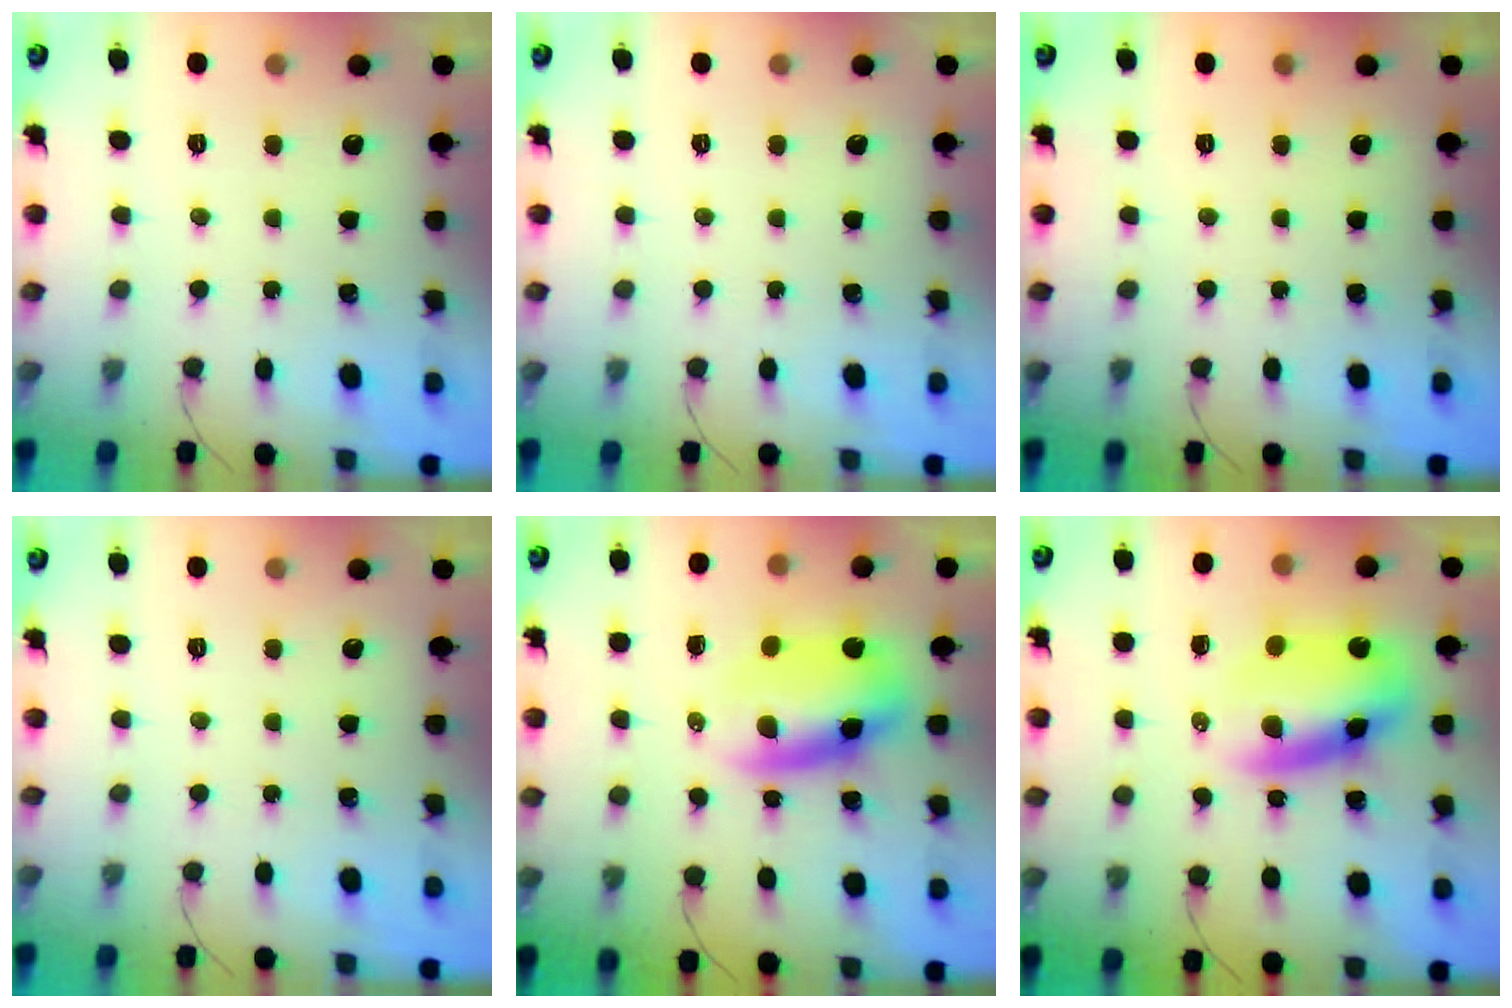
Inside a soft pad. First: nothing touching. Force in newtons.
{"total": 0.0}
{"total": 0.0}
{"total": 0.0}
{"total": 8.0, "press": 7.7, "slide": 2.1}
{"total": 10.6, "press": 10.3, "slide": 2.6}